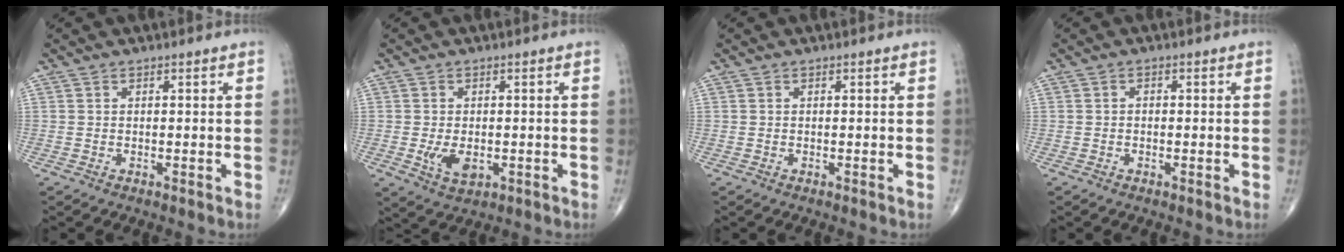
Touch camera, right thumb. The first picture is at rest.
{"total": 5.2, "force": [-1.1, 3.1, 4.0], "torque": [-0.067, -0.008, -0.011]}
{"total": 0.0}
{"total": 0.5, "force": [-0.2, 0.4, 0.3], "torque": [-0.001, -0.001, -0.008]}